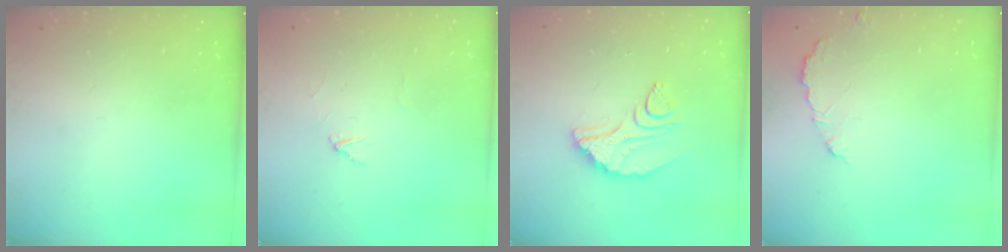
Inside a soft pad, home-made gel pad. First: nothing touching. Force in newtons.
{"total": 2.6, "press": 2.6, "slide": 0.2}
{"total": 10.2, "press": 10.2, "slide": 0.6}
{"total": 3.9, "press": 3.9, "slide": 0.3}